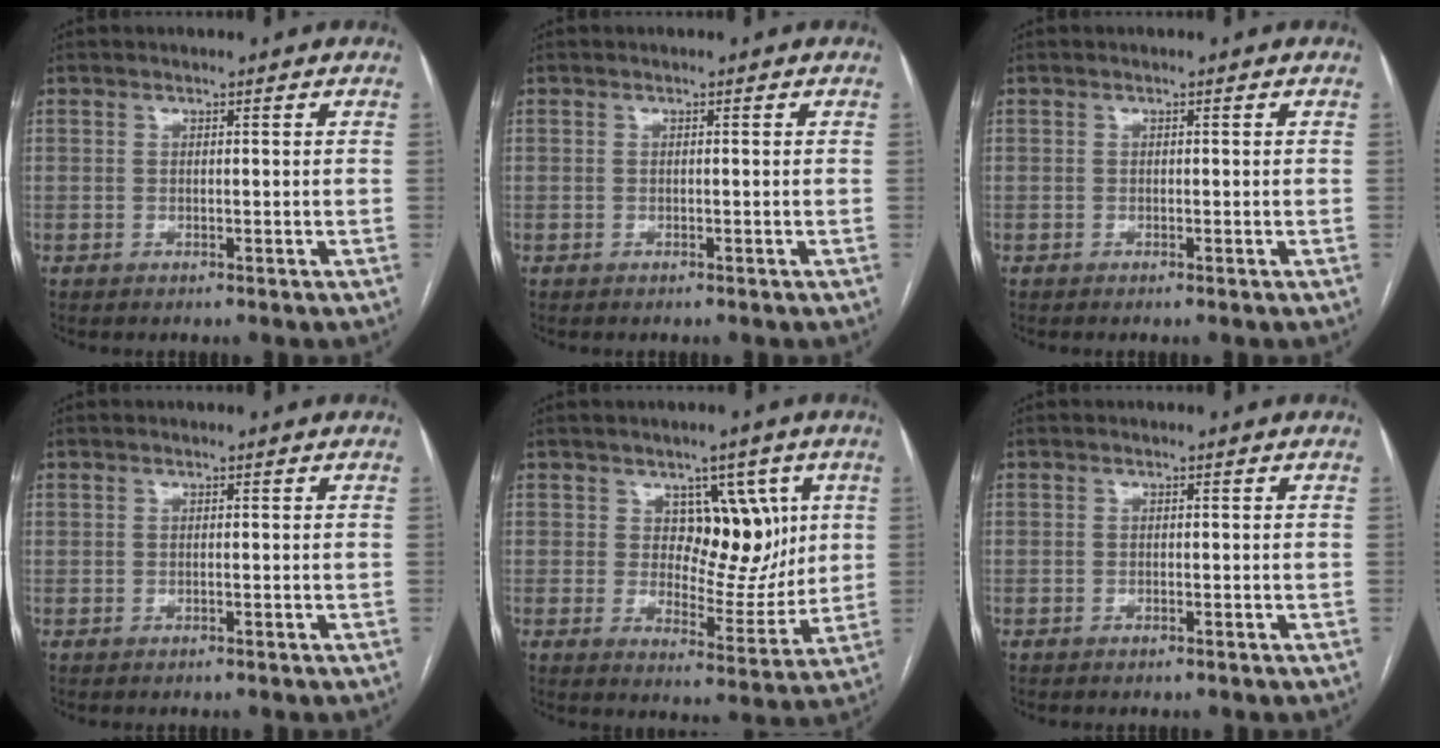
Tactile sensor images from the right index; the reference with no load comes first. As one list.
[{"total": 0.0}, {"total": 0.0}, {"total": 0.0}, {"total": 9.2, "force": [2.9, 5.5, 6.8], "torque": [-0.077, 0.010, 0.052]}, {"total": 0.0}]